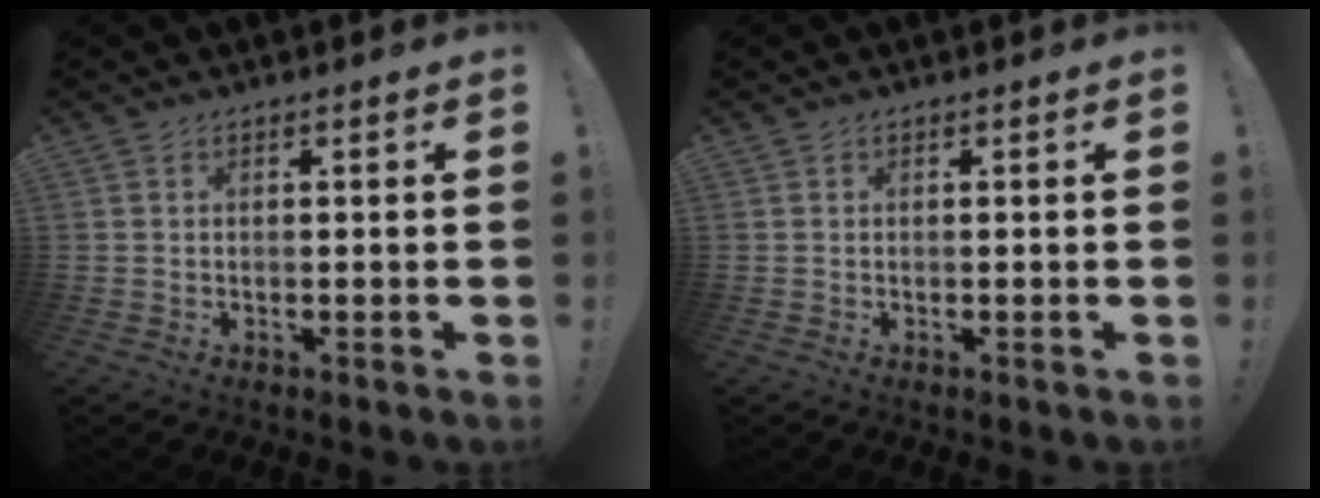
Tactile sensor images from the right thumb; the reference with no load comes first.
{"total": 0.0}